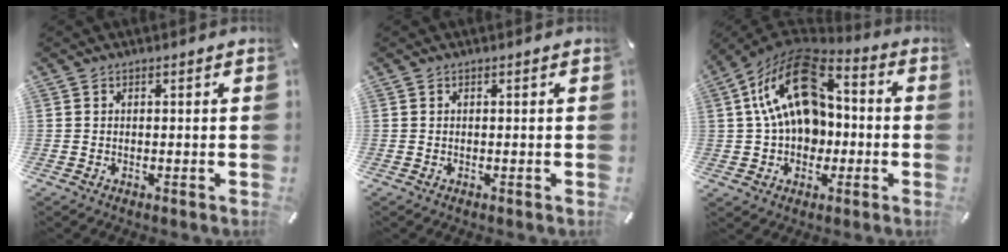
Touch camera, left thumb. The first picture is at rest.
{"total": 0.0}
{"total": 20.0, "force": [3.1, 14.5, 13.4], "torque": [-0.247, -0.006, 0.053]}